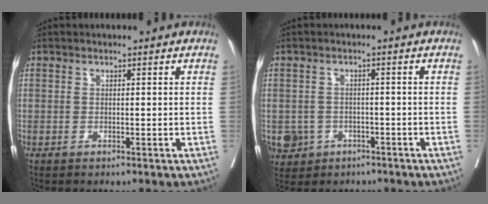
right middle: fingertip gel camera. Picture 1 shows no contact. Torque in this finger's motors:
{"motor_torque": [0.17, -0.12, 0.03, 0.00]}